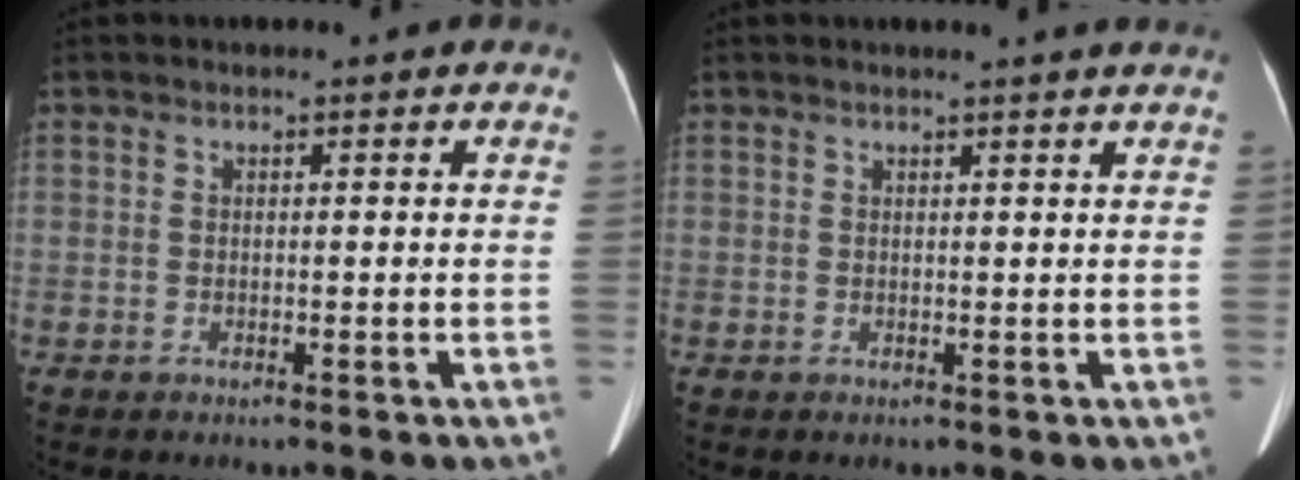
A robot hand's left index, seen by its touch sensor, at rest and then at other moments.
{"total": 3.3, "force": [2.9, -0.7, 1.4], "torque": [-0.019, 0.005, 0.029]}